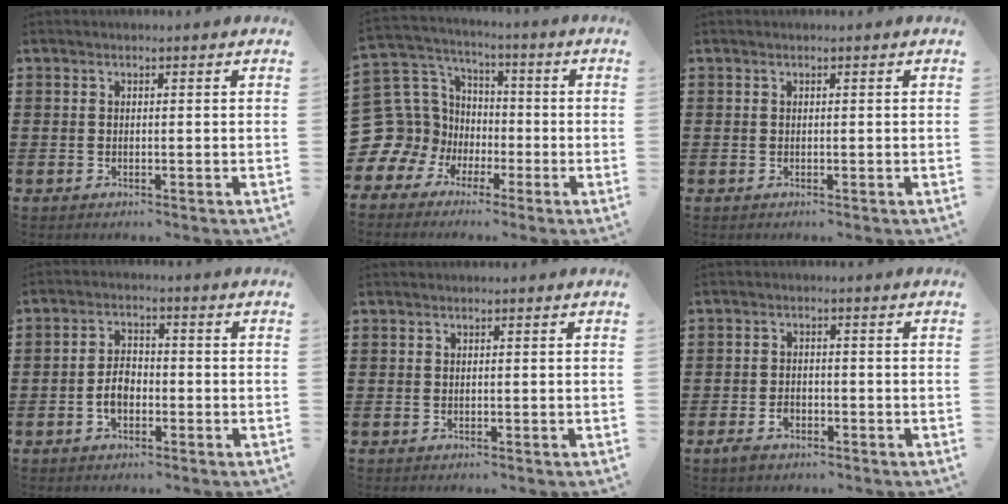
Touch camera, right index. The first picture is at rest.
{"total": 9.8, "force": [-2.1, 9.6, 1.1], "torque": [-0.105, -0.017, -0.035]}
{"total": 0.0}
{"total": 3.9, "force": [-1.3, 2.2, 2.9], "torque": [-0.068, 0.001, -0.029]}
{"total": 0.0}
{"total": 2.2, "force": [-1.2, 1.4, 1.2], "torque": [-0.024, 0.002, -0.025]}